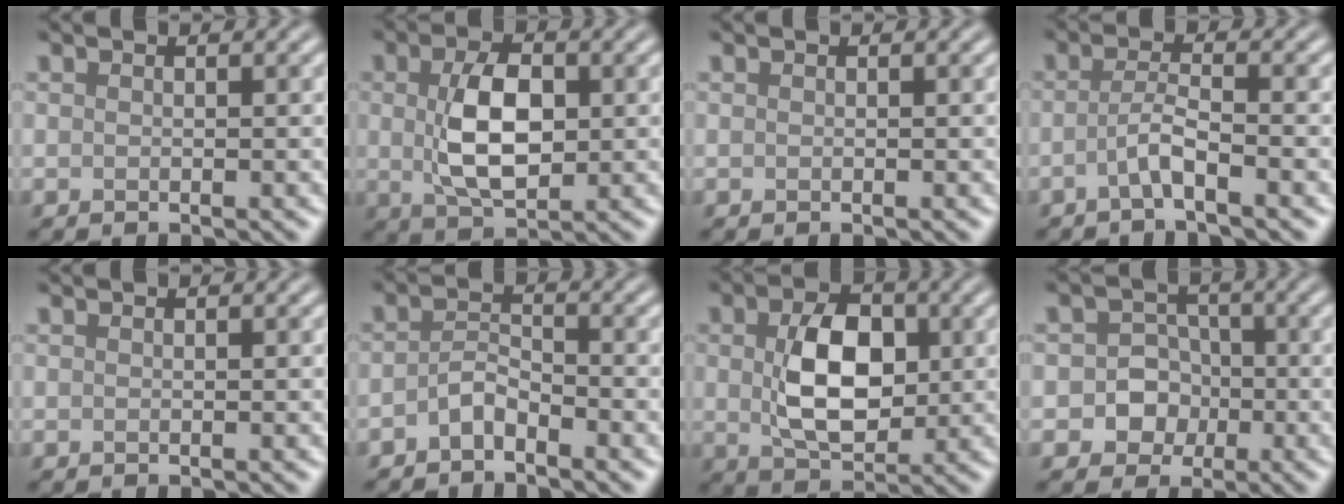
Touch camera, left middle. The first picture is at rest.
{"total": 6.2, "force": [0.4, 3.5, 5.1], "torque": [-0.106, 0.002, 0.012]}
{"total": 0.0}
{"total": 2.3, "force": [-1.2, 0.2, 2.0], "torque": [-0.041, 0.007, -0.029]}
{"total": 0.0}
{"total": 2.0, "force": [-1.5, 0.8, 1.1], "torque": [-0.024, 0.008, -0.032]}
{"total": 7.1, "force": [0.5, 4.5, 5.5], "torque": [-0.104, -0.002, 0.012]}
{"total": 3.9, "force": [-0.8, 3.6, 1.3], "torque": [0.007, 0.004, -0.032]}